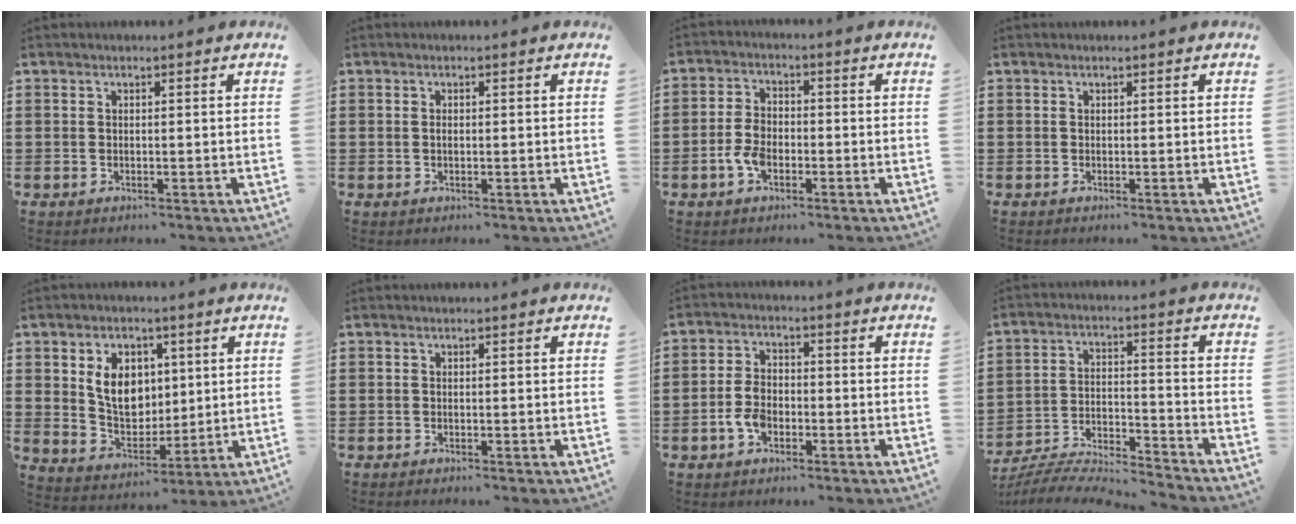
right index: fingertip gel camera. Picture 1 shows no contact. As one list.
[{"total": 0.6, "force": [0.0, 0.3, 0.6], "torque": [-0.013, -0.001, -0.001]}, {"total": 4.5, "force": [-1.7, 2.7, 3.1], "torque": [-0.083, -0.002, -0.039]}, {"total": 0.0}, {"total": 8.0, "force": [2.0, 6.0, 4.9], "torque": [-0.091, 0.010, 0.033]}, {"total": 0.0}, {"total": 4.6, "force": [-1.8, 2.8, 3.1], "torque": [-0.084, -0.002, -0.042]}, {"total": 6.9, "force": [-6.7, 0.4, 1.5], "torque": [-0.037, 0.000, -0.137]}]